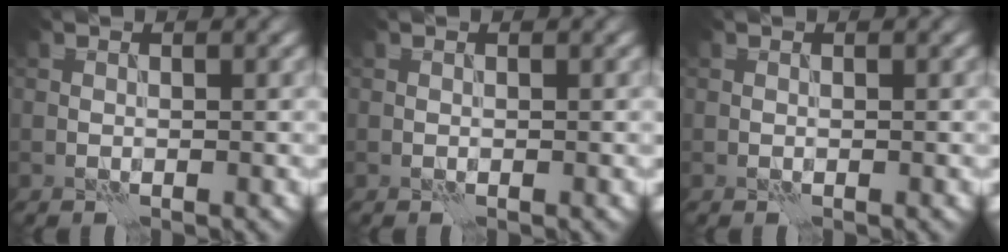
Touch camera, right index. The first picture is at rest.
{"total": 0.0}
{"total": 0.0}